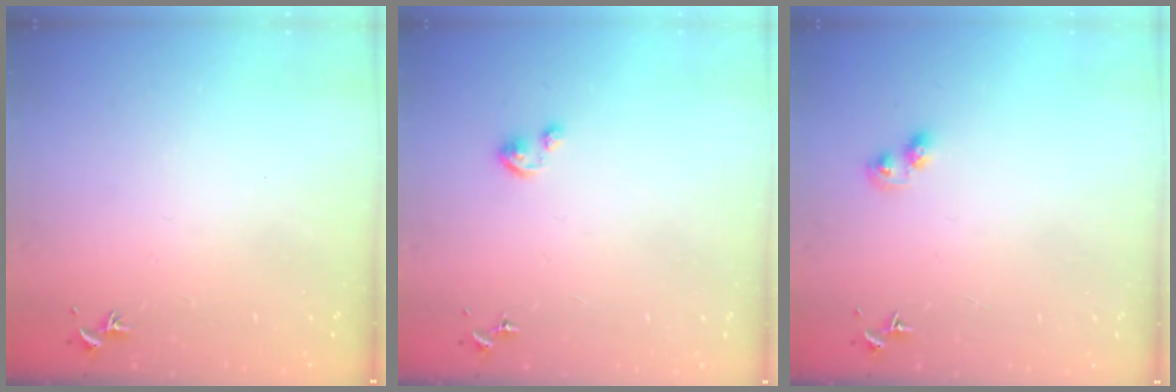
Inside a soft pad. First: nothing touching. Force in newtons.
{"total": 2.4, "press": 2.4, "slide": 0.2}
{"total": 5.5, "press": 5.5, "slide": 0.2}